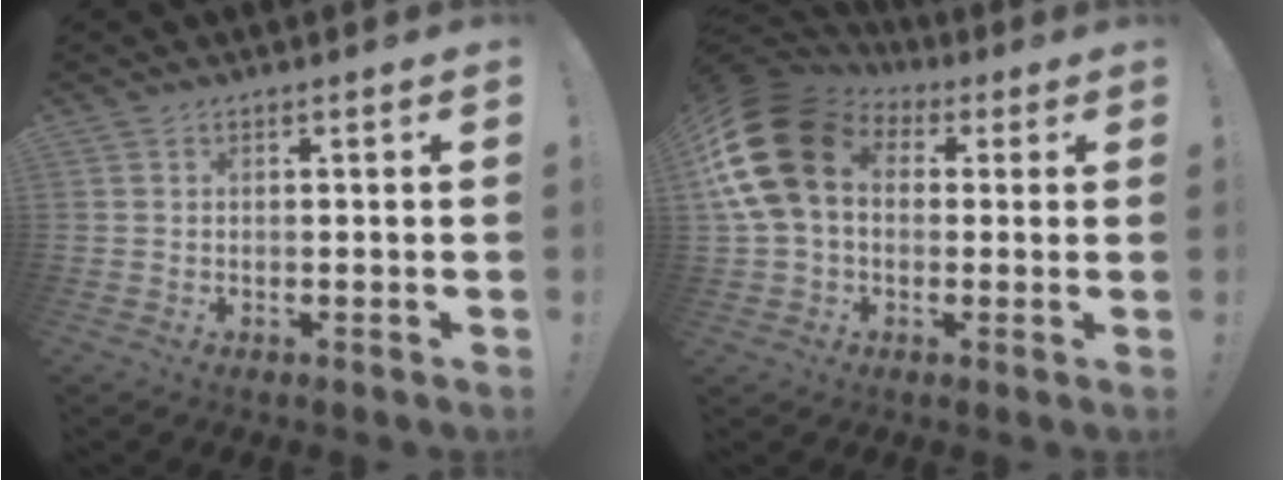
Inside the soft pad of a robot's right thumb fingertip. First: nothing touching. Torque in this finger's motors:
{"motor_torque": [2.04, 2.96, 2.34, -0.20, 0.82]}